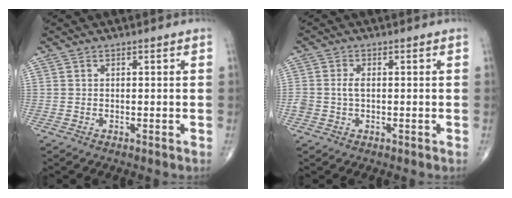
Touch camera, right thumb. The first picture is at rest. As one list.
[{"total": 2.4, "force": [0.0, 1.5, 1.8], "torque": [-0.041, 0.005, -0.001]}]